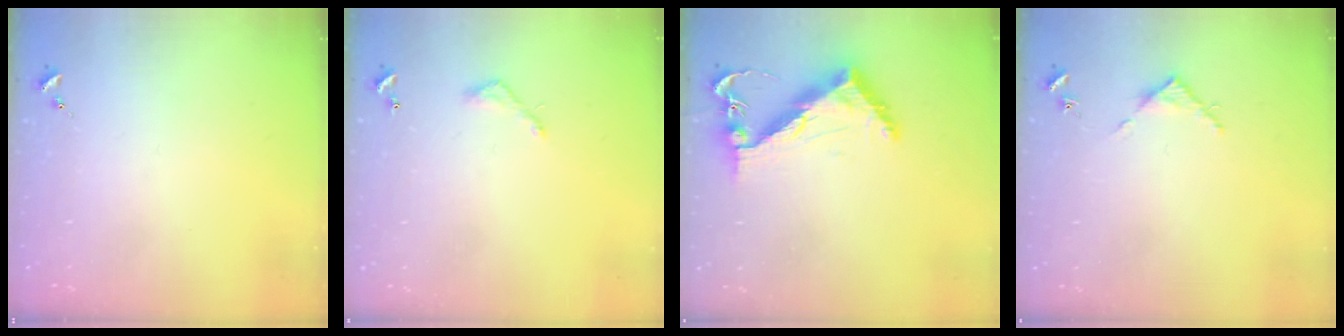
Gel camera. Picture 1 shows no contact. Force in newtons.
{"total": 4.1, "press": 4.1, "slide": 0.3}
{"total": 9.7, "press": 9.6, "slide": 1.4}
{"total": 3.6, "press": 3.6, "slide": 0.3}